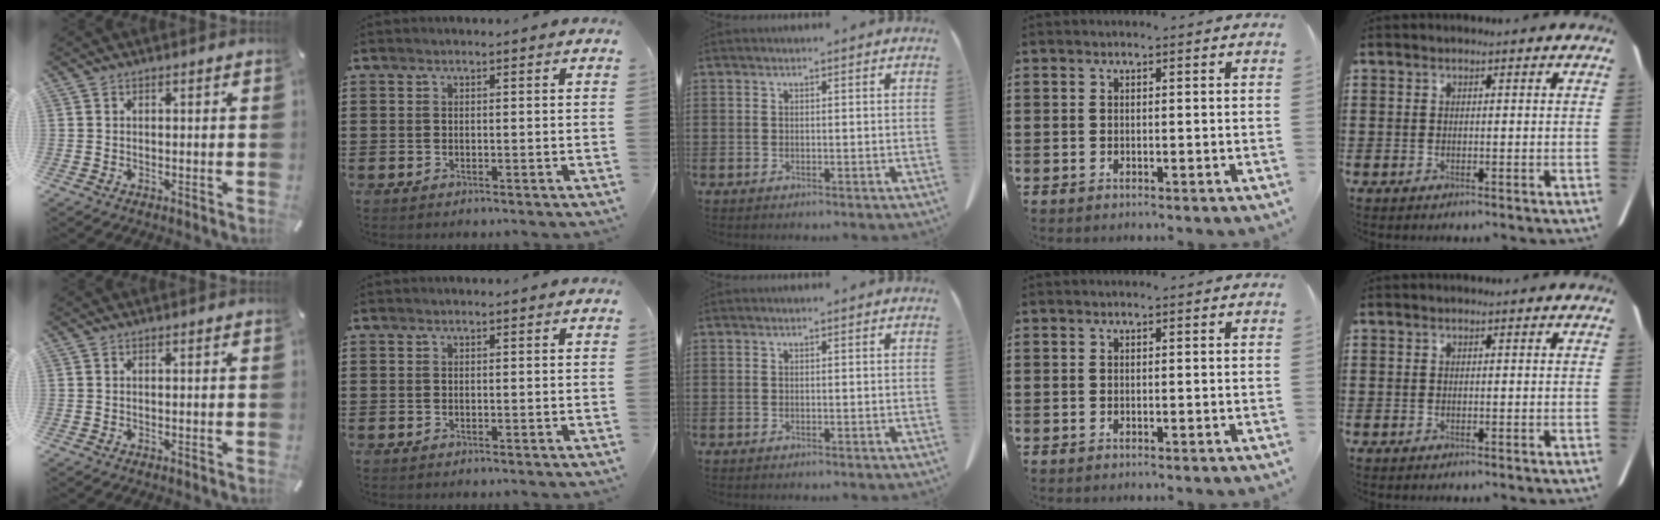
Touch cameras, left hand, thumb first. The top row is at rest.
{}